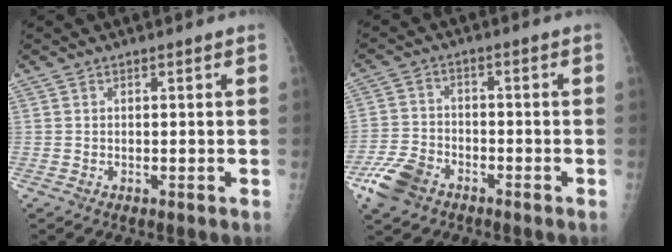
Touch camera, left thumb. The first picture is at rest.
{"total": 8.0, "force": [-4.7, 5.1, 3.9], "torque": [-0.084, 0.017, -0.091]}